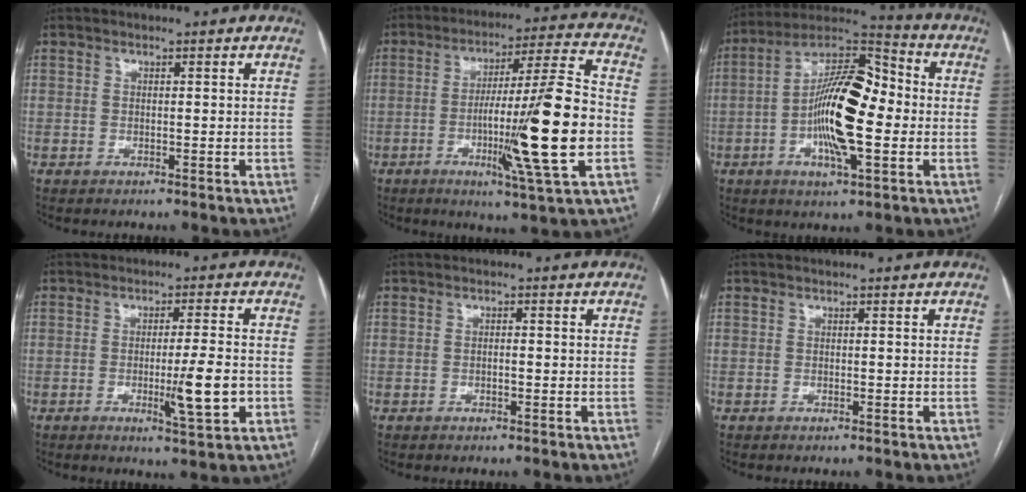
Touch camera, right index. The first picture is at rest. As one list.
[{"total": 18.8, "force": [-4.0, -0.8, 18.3], "torque": [-0.298, -0.011, -0.071]}, {"total": 16.7, "force": [-1.9, 4.8, 15.8], "torque": [-0.290, 0.022, -0.036]}, {"total": 7.4, "force": [-1.9, 0.0, 7.2], "torque": [-0.108, -0.011, -0.028]}, {"total": 1.1, "force": [-0.2, 0.3, 1.0], "torque": [-0.019, 0.001, -0.005]}, {"total": 0.0}]